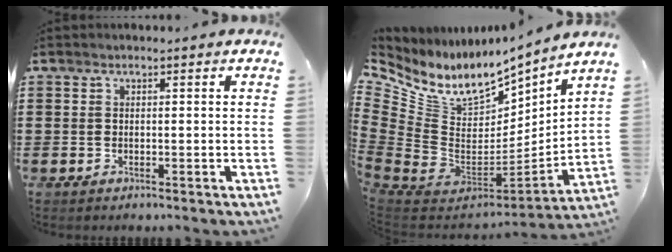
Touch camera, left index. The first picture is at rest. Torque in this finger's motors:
{"motor_torque": [0.80, -0.16, 0.10, 0.05]}